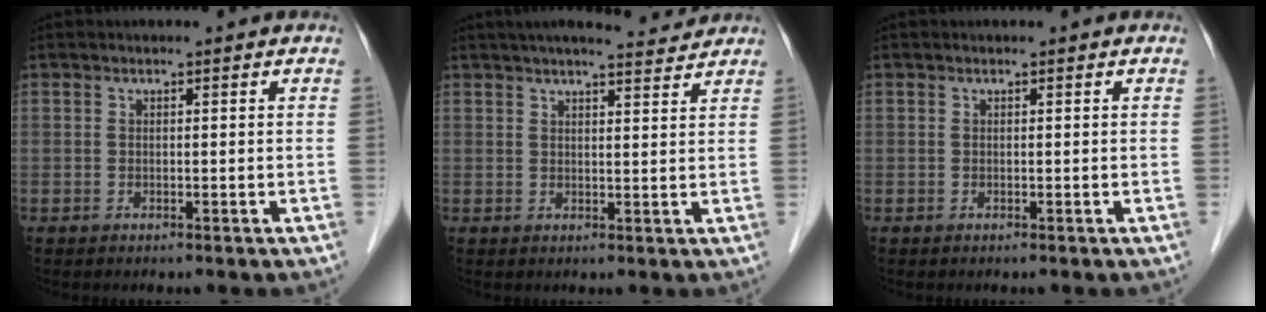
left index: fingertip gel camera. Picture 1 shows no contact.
{"total": 8.5, "force": [7.8, 0.6, 3.5], "torque": [-0.051, 0.012, 0.098]}
{"total": 0.0}